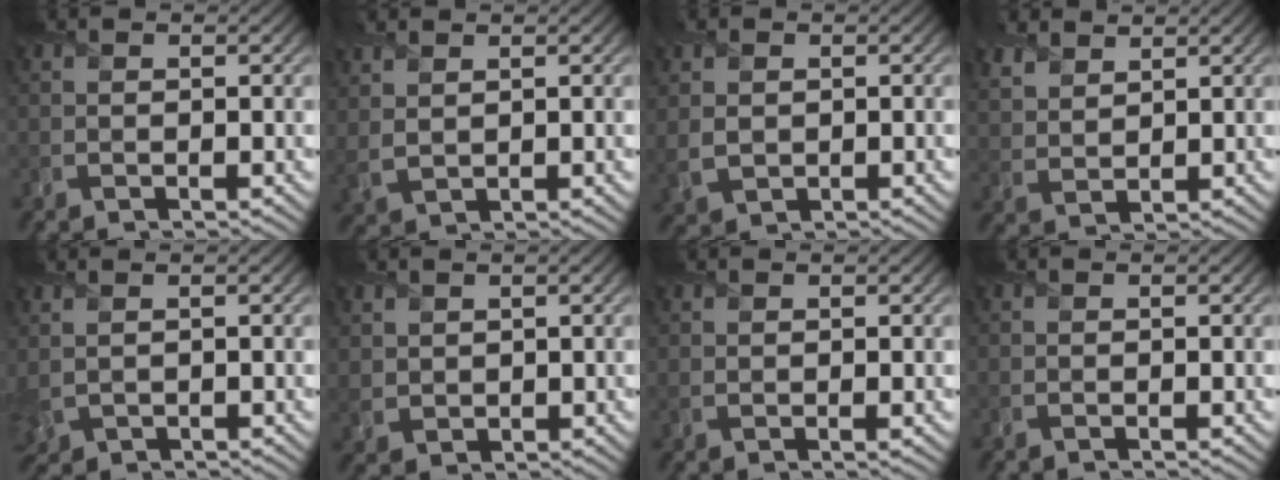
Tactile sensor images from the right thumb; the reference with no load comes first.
{"total": 2.8, "force": [1.8, 1.2, 1.8], "torque": [-0.047, 0.004, 0.045]}
{"total": 3.3, "force": [0.4, 2.5, 2.0], "torque": [-0.046, -0.003, 0.012]}
{"total": 4.5, "force": [3.6, 1.9, 1.7], "torque": [-0.050, 0.008, 0.081]}
{"total": 2.1, "force": [0.6, 1.3, 1.6], "torque": [-0.046, -0.001, 0.019]}
{"total": 2.3, "force": [1.5, 1.6, 0.5], "torque": [-0.020, -0.003, 0.038]}
{"total": 0.7, "force": [0.4, 0.1, 0.5], "torque": [-0.013, 0.003, 0.008]}
{"total": 0.0}